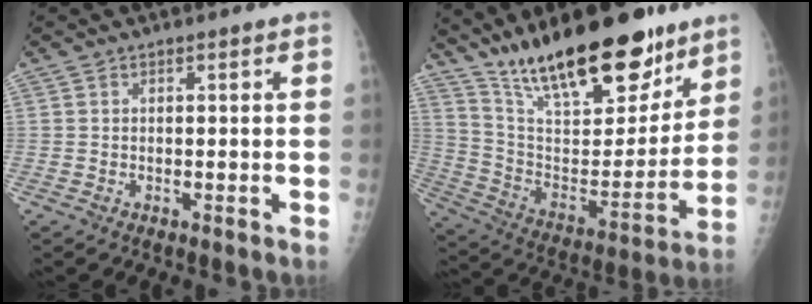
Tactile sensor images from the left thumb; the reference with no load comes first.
{"total": 26.5, "force": [19.1, 9.3, 16.0], "torque": [-0.219, -0.080, 0.321]}